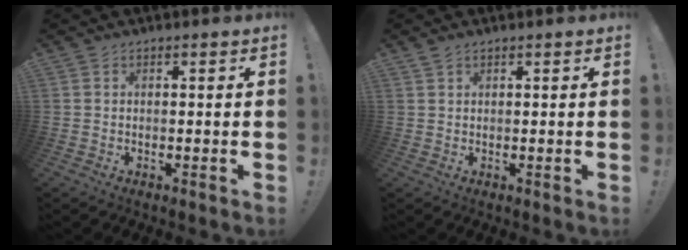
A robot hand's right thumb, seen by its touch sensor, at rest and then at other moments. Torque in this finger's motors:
{"motor_torque": [-0.03, -0.03, 0.05, 0.01, 0.00]}